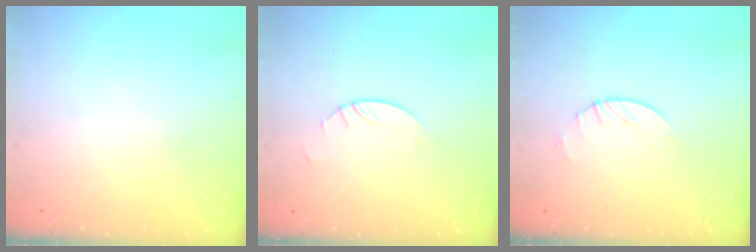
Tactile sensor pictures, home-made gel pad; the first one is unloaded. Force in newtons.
{"total": 2.4, "press": 2.4, "slide": 0.2}
{"total": 2.6, "press": 2.5, "slide": 0.4}